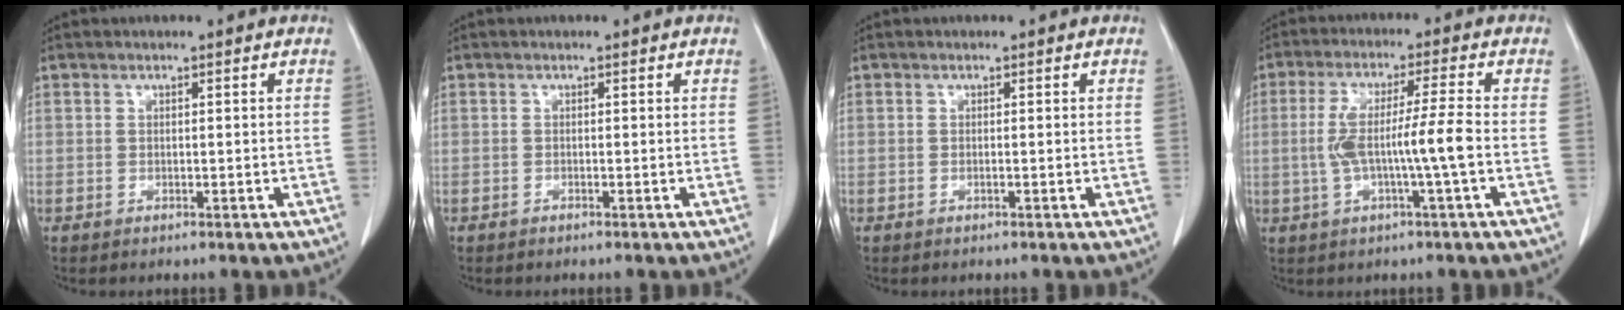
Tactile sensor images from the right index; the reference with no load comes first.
{"total": 0.0}
{"total": 0.0}
{"total": 8.2, "force": [-1.2, -0.5, 8.1], "torque": [-0.162, 0.011, -0.021]}